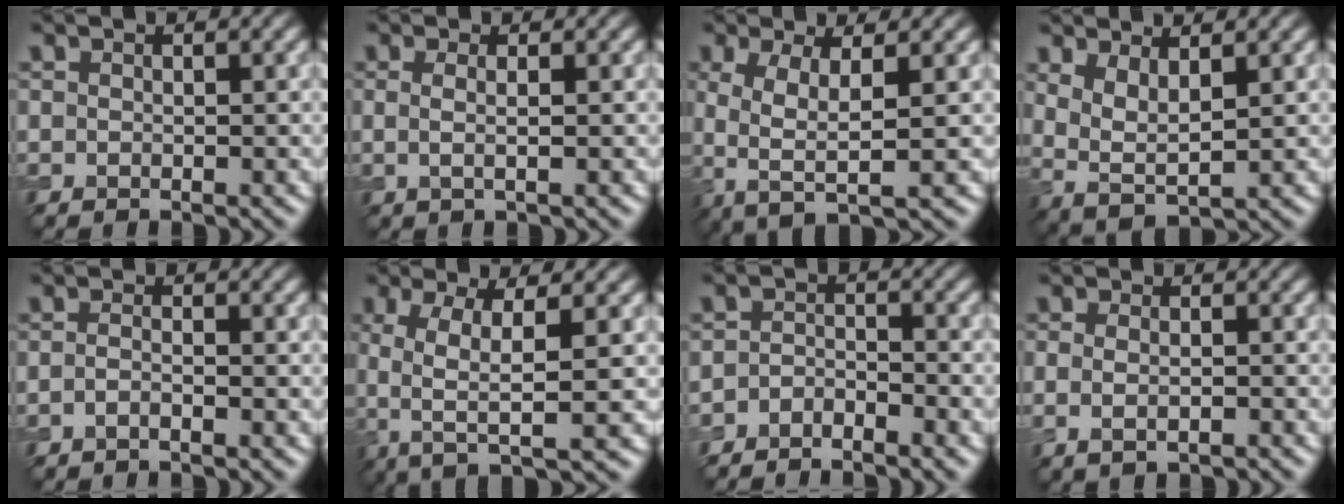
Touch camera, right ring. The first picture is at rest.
{"total": 1.6, "force": [0.0, 0.5, 1.5], "torque": [-0.026, -0.004, -0.007]}
{"total": 4.6, "force": [-0.5, 1.4, 4.3], "torque": [-0.087, -0.007, -0.011]}
{"total": 3.3, "force": [1.1, 1.2, 2.8], "torque": [-0.059, -0.008, 0.025]}
{"total": 1.1, "force": [-0.7, 0.3, 0.8], "torque": [-0.016, -0.003, -0.016]}
{"total": 6.0, "force": [-0.5, 1.8, 5.7], "torque": [-0.108, -0.005, -0.014]}
{"total": 2.0, "force": [-1.7, 0.6, 0.7], "torque": [-0.013, 0.002, -0.038]}
{"total": 1.6, "force": [-0.4, 0.6, 1.5], "torque": [-0.029, -0.006, -0.007]}